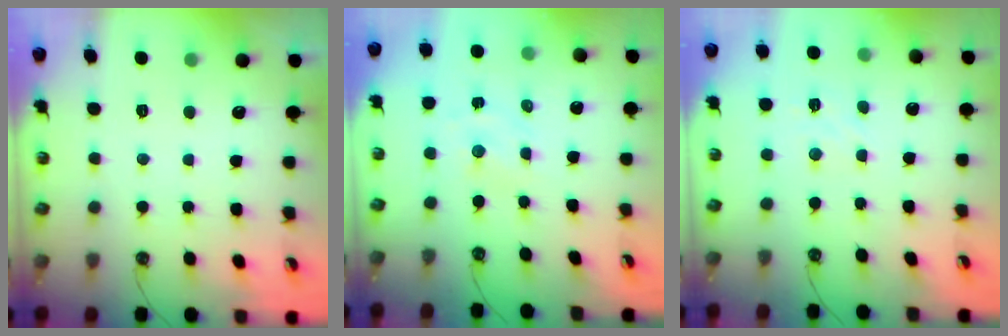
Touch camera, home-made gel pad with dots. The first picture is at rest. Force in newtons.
{"total": 1.6, "press": 1.6, "slide": 0.2}
{"total": 2.5, "press": 2.4, "slide": 0.5}